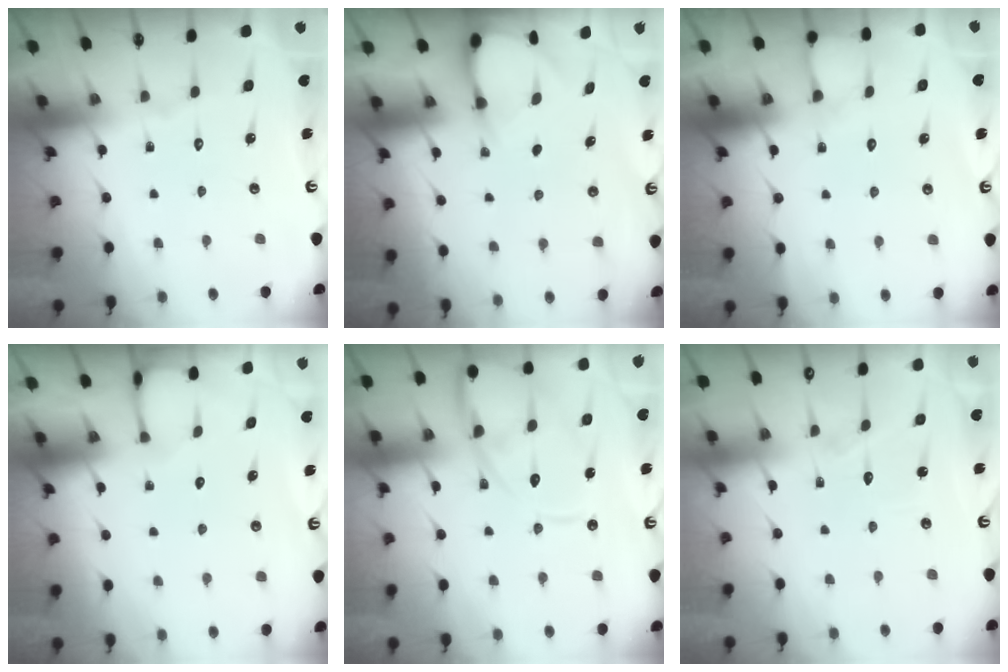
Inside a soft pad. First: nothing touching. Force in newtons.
{"total": 3.1, "press": 3.1, "slide": 0.4}
{"total": 4.4, "press": 4.3, "slide": 0.5}
{"total": 1.9, "press": 1.9, "slide": 0.2}
{"total": 13.0, "press": 12.9, "slide": 1.4}
{"total": 4.1, "press": 4.1, "slide": 0.5}